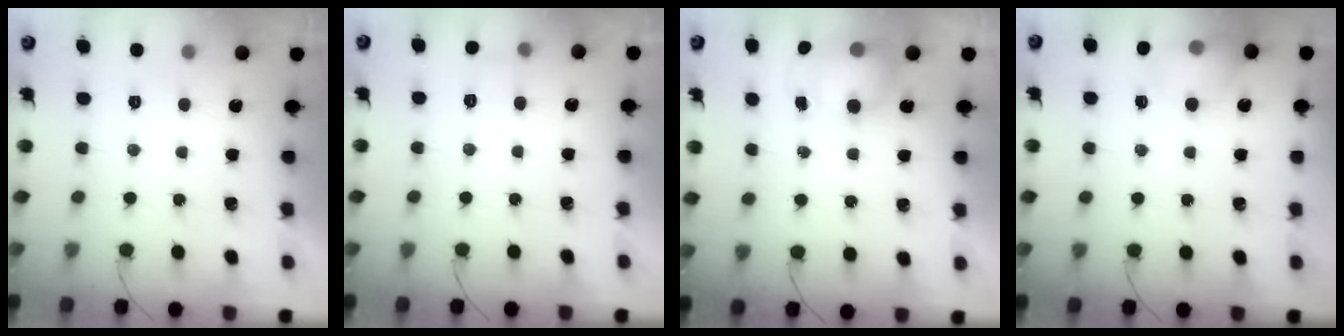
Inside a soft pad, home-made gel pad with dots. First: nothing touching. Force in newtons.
{"total": 2.6, "press": 2.4, "slide": 1.0}
{"total": 11.7, "press": 8.7, "slide": 7.8}
{"total": 10.3, "press": 10.2, "slide": 1.5}